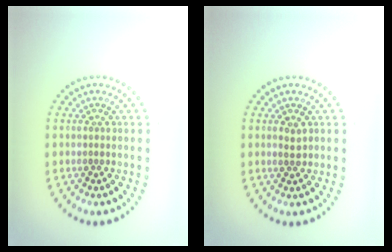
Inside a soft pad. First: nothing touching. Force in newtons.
{"total": 1.0, "press": 1.0, "slide": 0.2}